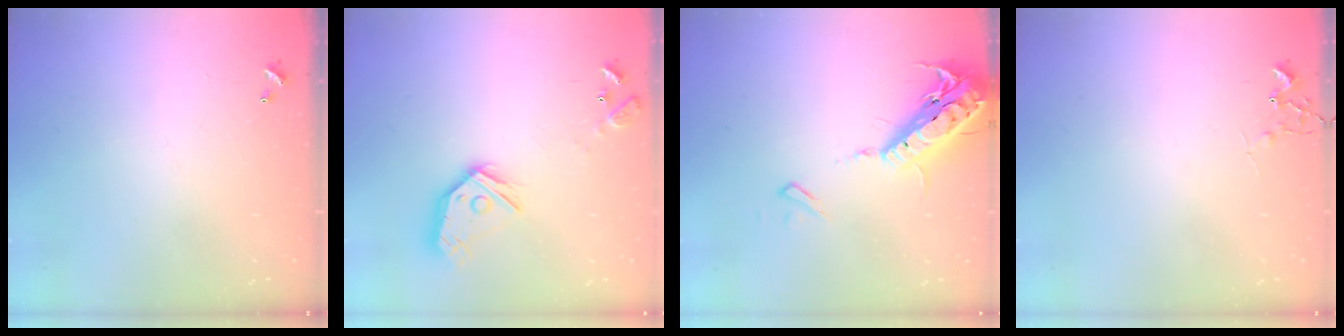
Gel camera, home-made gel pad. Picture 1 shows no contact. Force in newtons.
{"total": 14.1, "press": 14.1, "slide": 1.1}
{"total": 19.4, "press": 19.0, "slide": 4.2}
{"total": 5.4, "press": 5.3, "slide": 0.8}